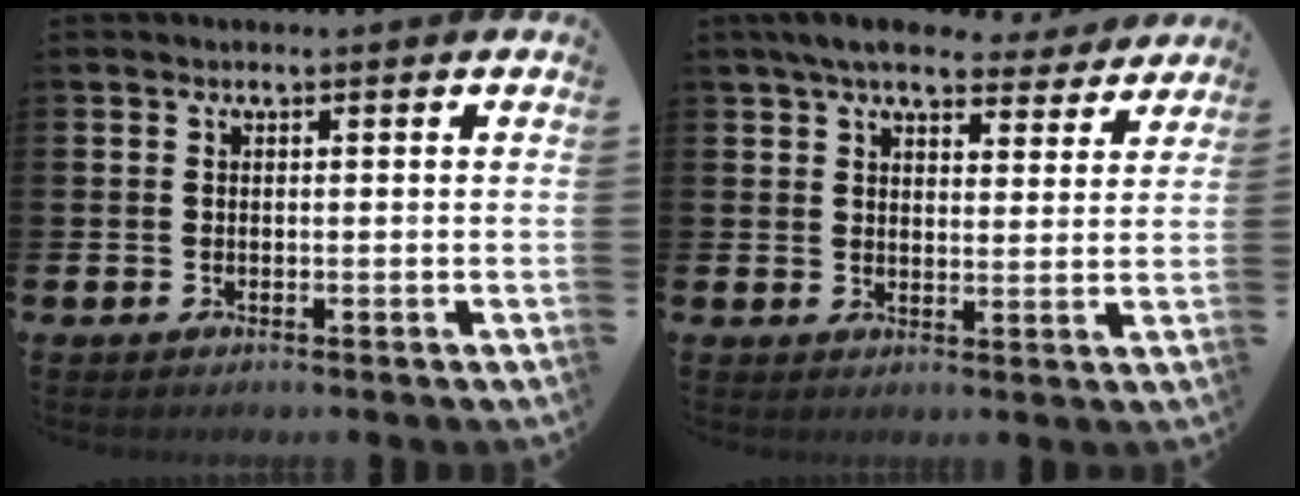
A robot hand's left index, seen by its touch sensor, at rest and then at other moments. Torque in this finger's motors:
{"motor_torque": [1.13, -1.01, 0.82, 0.21]}